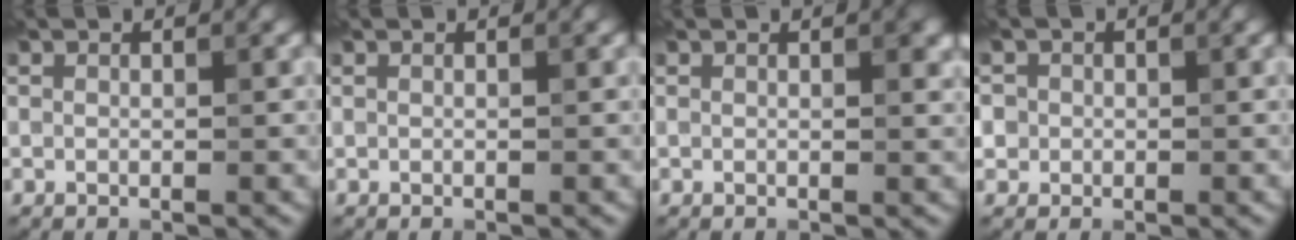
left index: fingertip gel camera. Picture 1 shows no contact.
{"total": 0.0}
{"total": 1.3, "force": [0.5, 0.4, 1.1], "torque": [-0.011, -0.003, 0.007]}
{"total": 2.9, "force": [0.7, 2.7, 0.8], "torque": [0.002, 0.013, -0.003]}